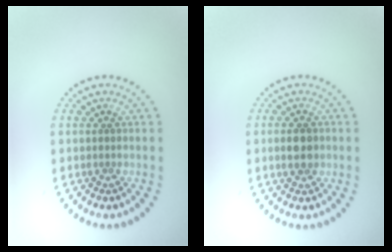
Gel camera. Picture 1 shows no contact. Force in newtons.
{"total": 2.8, "press": 2.8, "slide": 0.2}